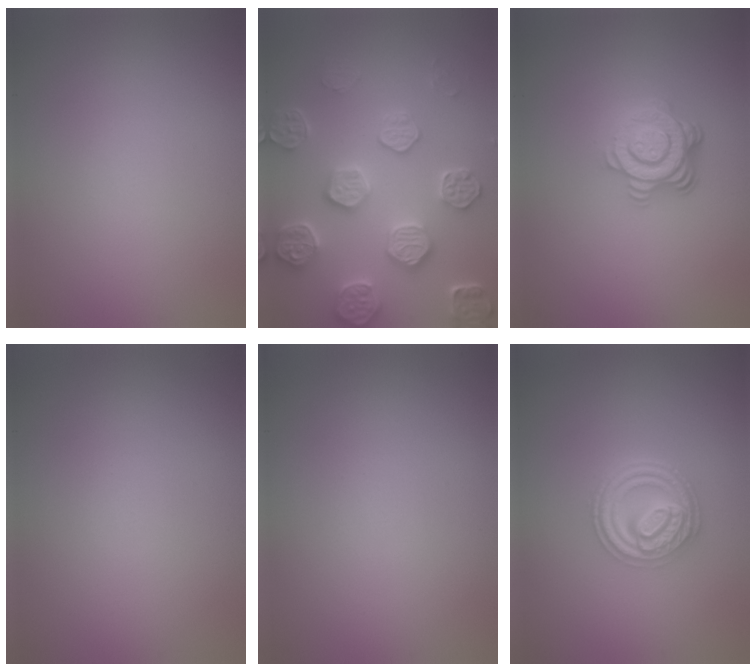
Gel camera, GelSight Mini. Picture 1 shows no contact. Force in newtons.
{"total": 5.3, "press": 5.0, "slide": 1.8}
{"total": 4.7, "press": 3.5, "slide": 3.2}
{"total": 0.0}
{"total": 0.0}
{"total": 4.7, "press": 3.7, "slide": 2.9}